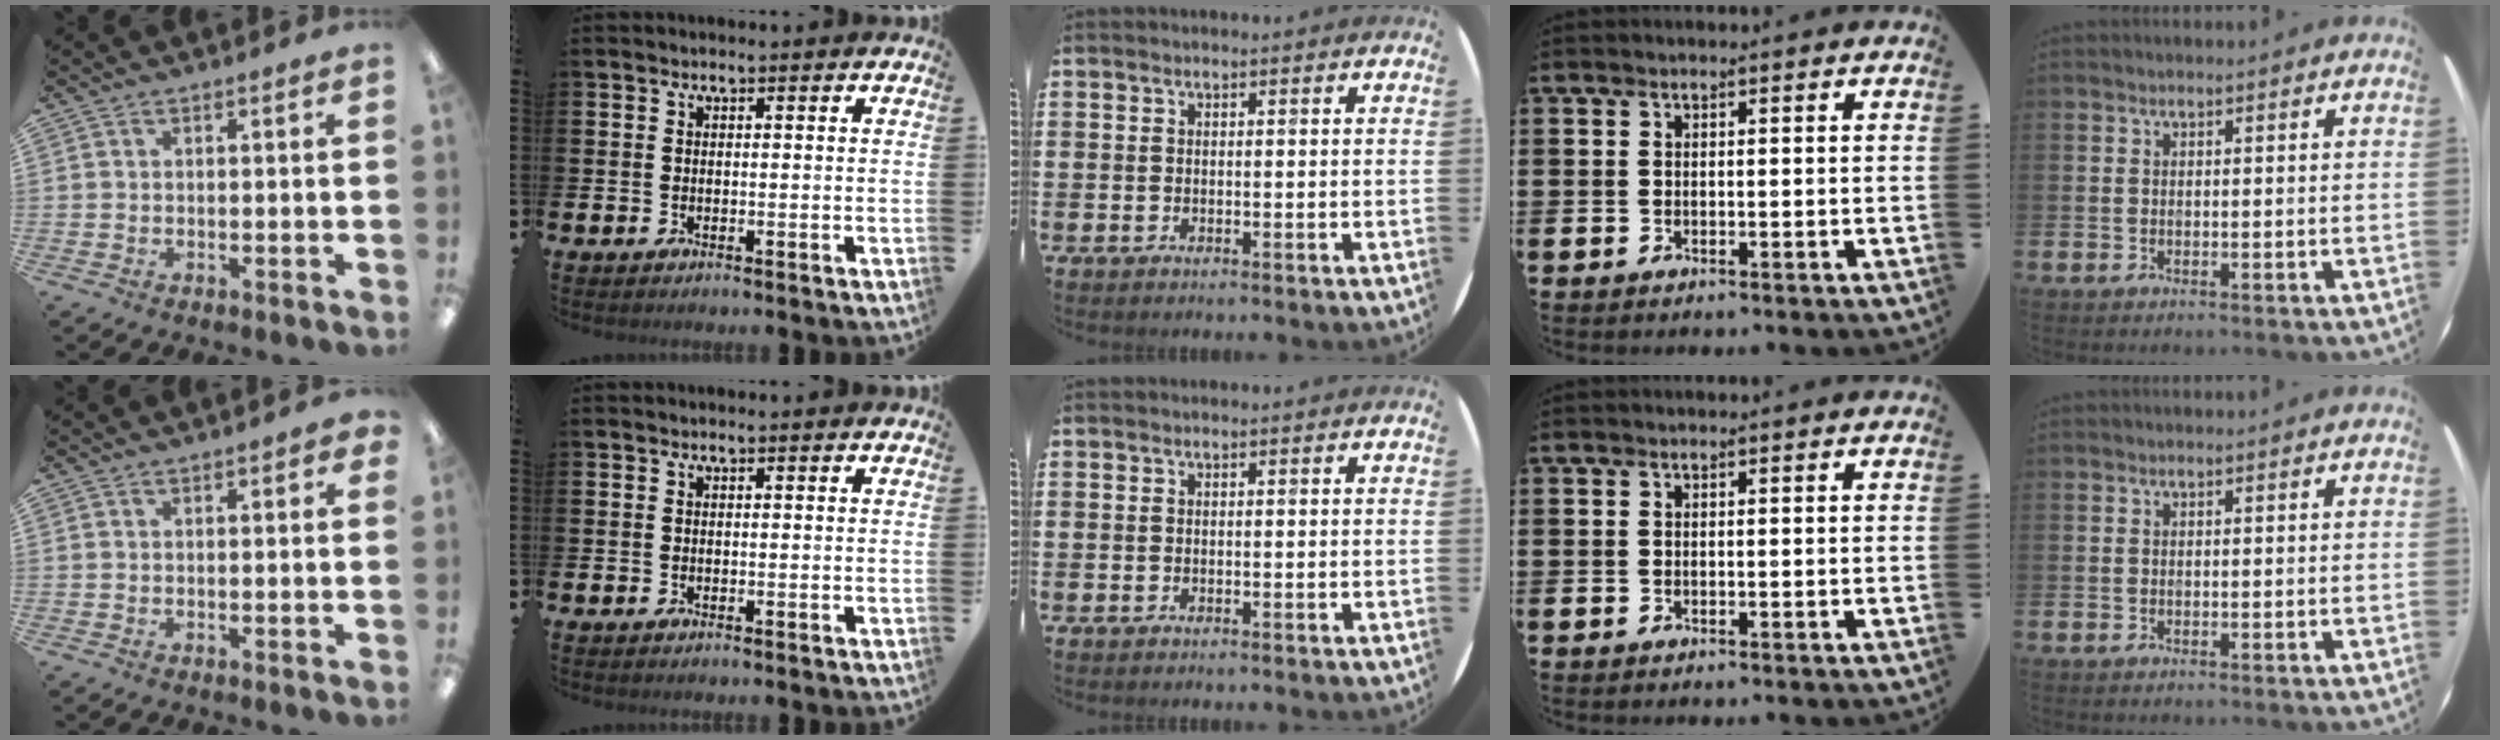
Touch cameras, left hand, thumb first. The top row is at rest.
{"thumb": {"total": 0.9, "force": [0.5, 0.2, 0.8], "torque": [-0.007, -0.002, 0.006]}}